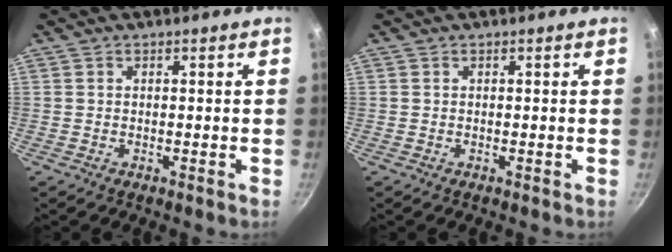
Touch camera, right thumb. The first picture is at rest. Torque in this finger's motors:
{"motor_torque": [0.00, 0.00, 0.00, -0.01, 0.00]}